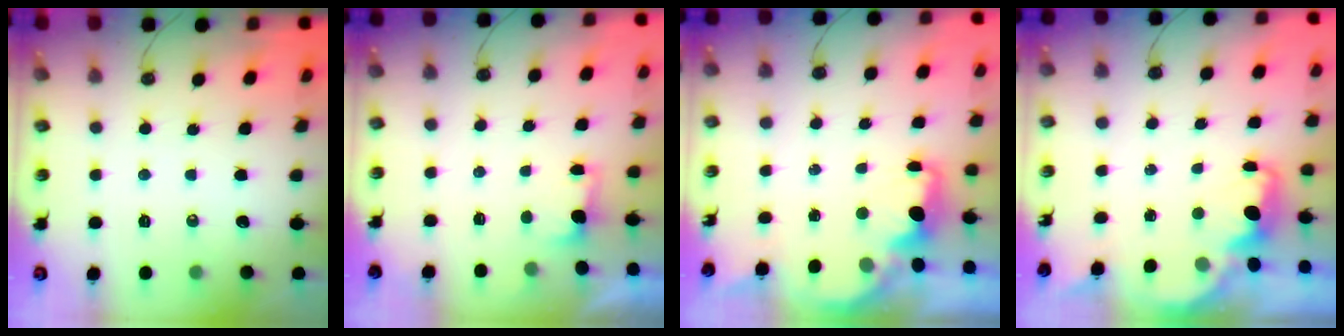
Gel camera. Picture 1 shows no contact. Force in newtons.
{"total": 1.1, "press": 0.8, "slide": 0.7}
{"total": 2.1, "press": 2.0, "slide": 0.6}
{"total": 1.6, "press": 1.5, "slide": 0.5}